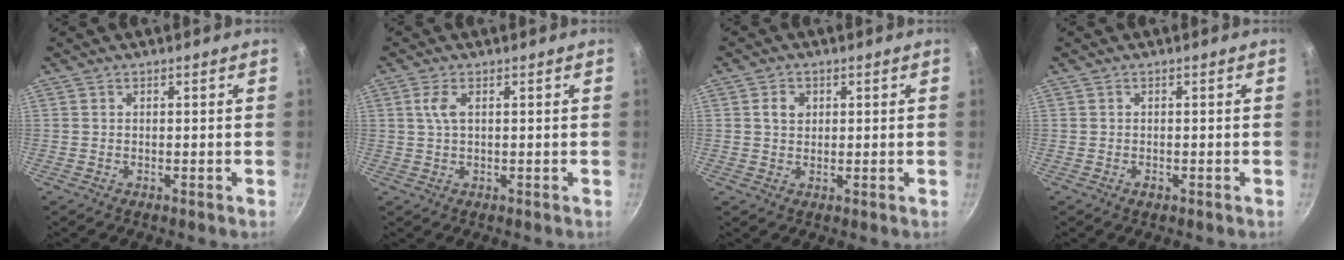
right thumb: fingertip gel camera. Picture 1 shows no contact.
{"total": 3.0, "force": [0.8, 1.3, 2.6], "torque": [-0.057, 0.003, 0.017]}
{"total": 3.3, "force": [0.9, 2.6, 1.8], "torque": [-0.017, 0.002, 0.014]}
{"total": 0.9, "force": [-0.4, 0.6, 0.5], "torque": [-0.006, 0.000, -0.008]}